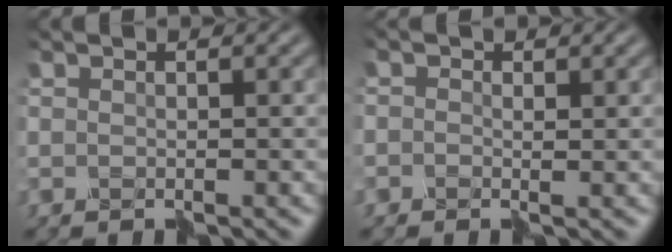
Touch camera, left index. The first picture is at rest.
{"total": 0.6, "force": [-0.1, 0.5, -0.4], "torque": [0.000, 0.003, -0.003]}